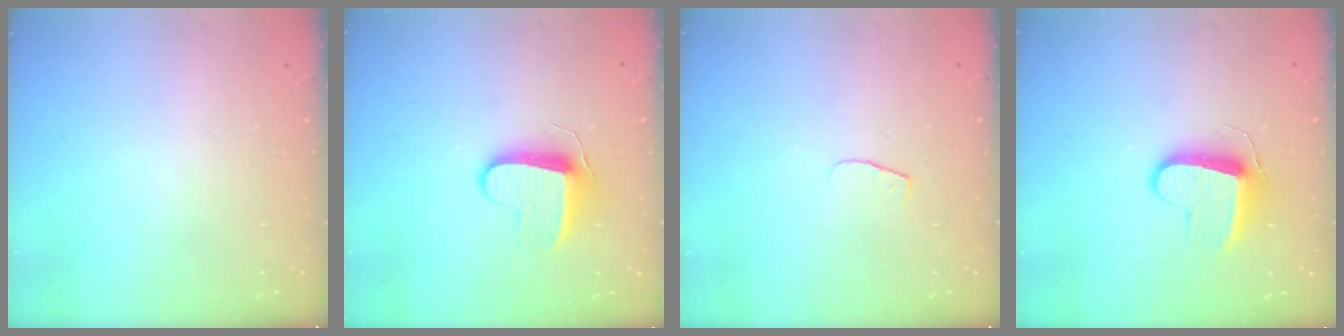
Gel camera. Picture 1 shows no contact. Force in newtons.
{"total": 9.0, "press": 8.9, "slide": 0.7}
{"total": 4.2, "press": 4.1, "slide": 0.4}
{"total": 9.6, "press": 9.6, "slide": 0.2}